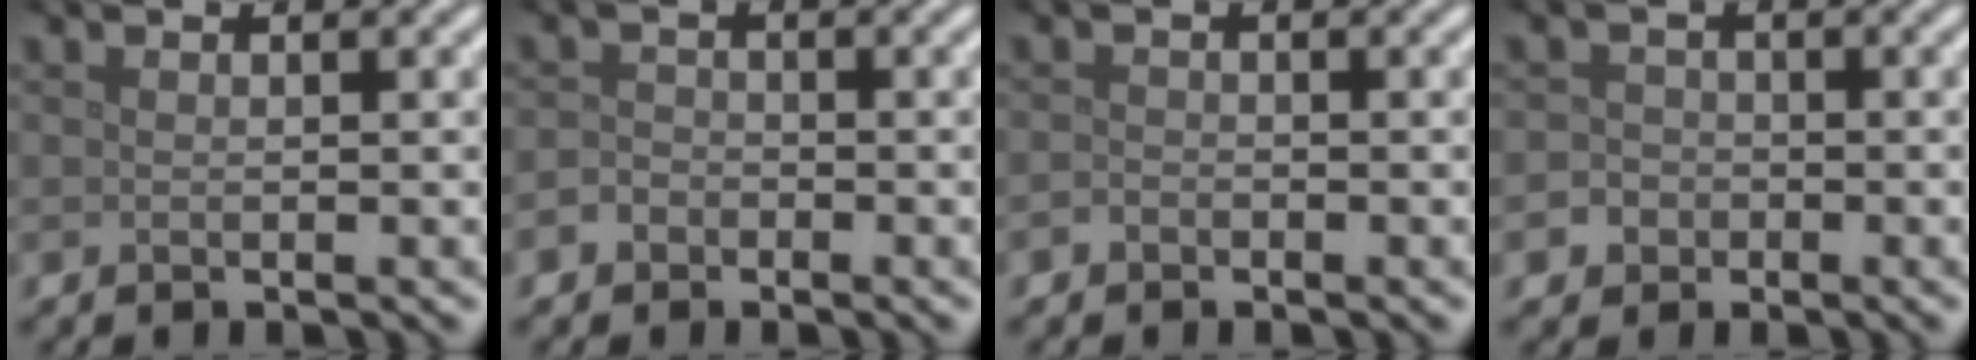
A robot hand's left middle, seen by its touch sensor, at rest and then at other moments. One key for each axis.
{"total": 1.5, "fx": -0.8, "fy": 1.2, "fz": 0.4, "tx": 0.003, "ty": 0.004, "tz": -0.021}
{"total": 0.8, "fx": -0.5, "fy": 0.5, "fz": 0.2, "tx": -0.003, "ty": -0.001, "tz": -0.011}
{"total": 2.4, "fx": -1.0, "fy": 2.1, "fz": 0.4, "tx": 0.014, "ty": 0.005, "tz": -0.024}